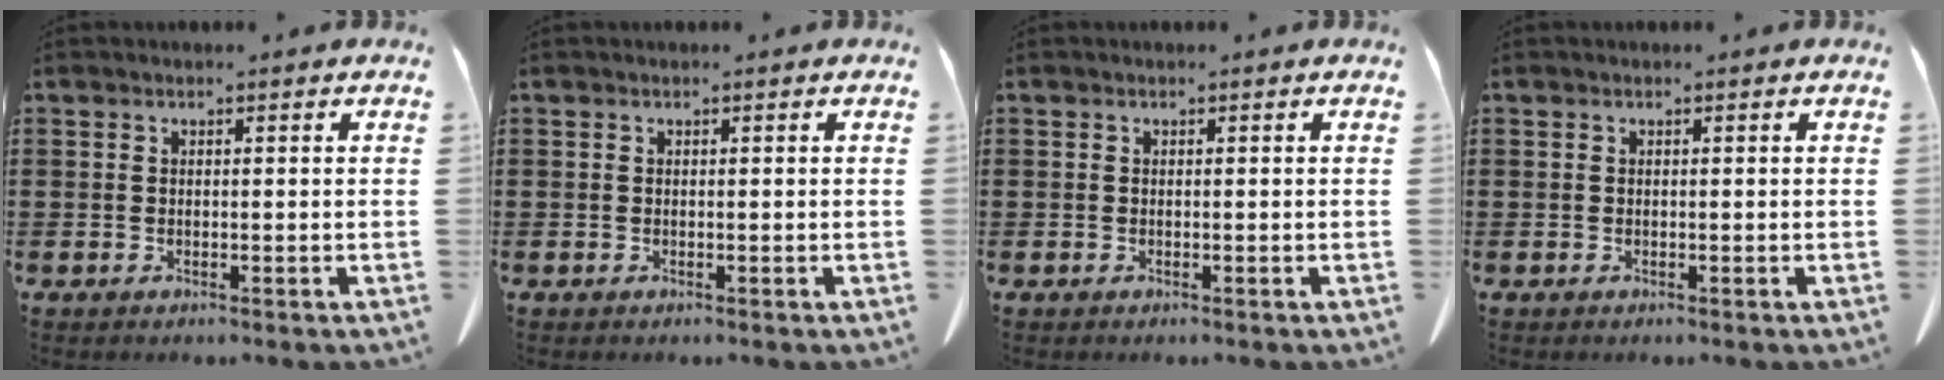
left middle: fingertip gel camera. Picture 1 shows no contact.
{"total": 0.0}
{"total": 0.0}
{"total": 0.0}